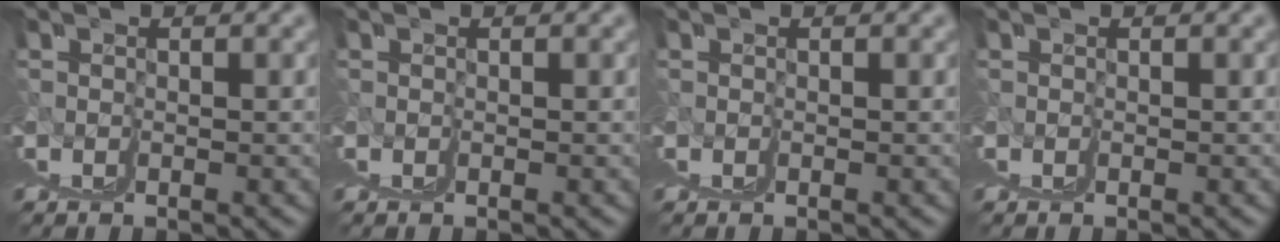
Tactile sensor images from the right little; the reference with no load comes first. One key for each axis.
{"total": 0.0}
{"total": 0.0}
{"total": 0.0}